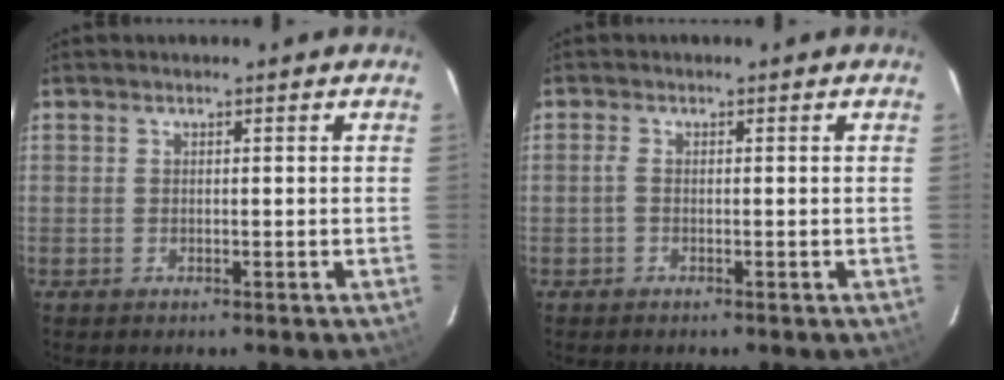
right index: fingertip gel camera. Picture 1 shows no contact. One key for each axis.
{"total": 0.9, "fx": -0.3, "fy": 0.2, "fz": 0.8, "tx": -0.018, "ty": 0.002, "tz": -0.008}